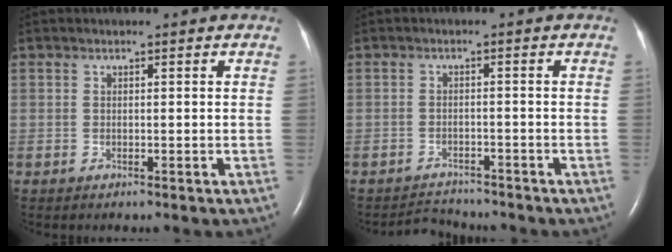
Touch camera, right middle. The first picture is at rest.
{"total": 3.2, "force": [-3.2, 0.3, -0.6], "torque": [0.002, -0.010, -0.050]}